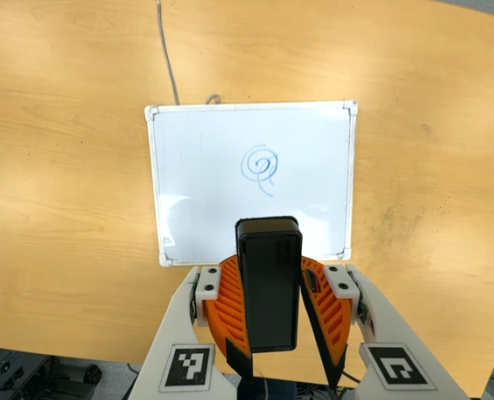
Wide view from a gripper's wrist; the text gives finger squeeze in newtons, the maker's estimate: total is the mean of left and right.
{"total": 7.6, "left": 8.3, "right": 6.9}